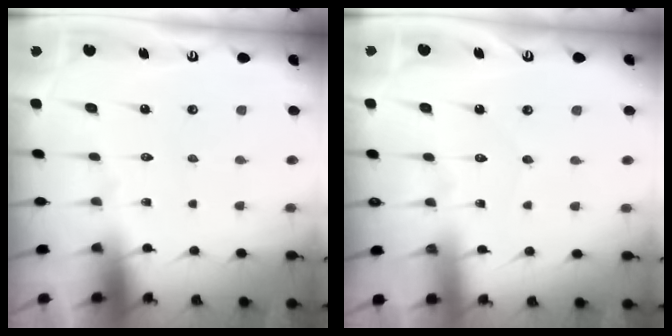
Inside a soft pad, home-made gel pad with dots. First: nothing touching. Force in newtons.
{"total": 2.1, "press": 2.1, "slide": 0.1}